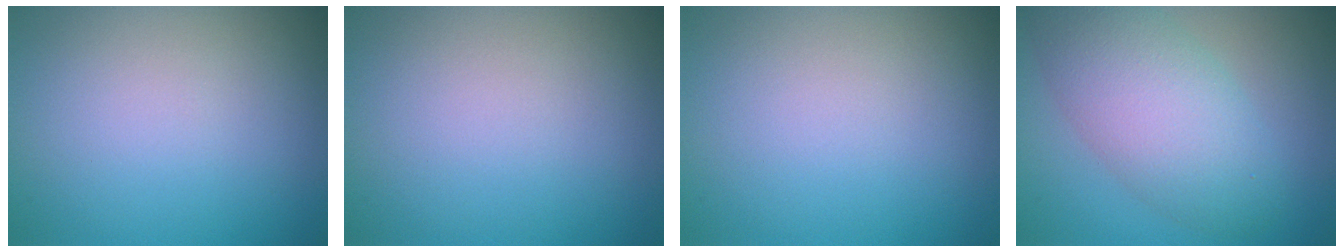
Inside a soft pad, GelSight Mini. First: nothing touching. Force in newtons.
{"total": 0.0}
{"total": 0.0}
{"total": 6.6, "press": 6.6, "slide": 0.5}